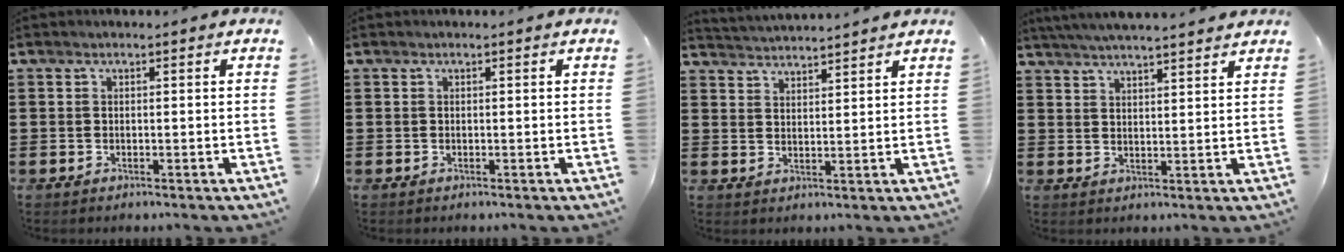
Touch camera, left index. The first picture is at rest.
{"total": 0.0}
{"total": 3.0, "force": [2.9, -0.6, -0.5], "torque": [-0.001, -0.016, 0.053]}
{"total": 4.1, "force": [4.0, -0.6, 0.9], "torque": [-0.030, -0.015, 0.070]}